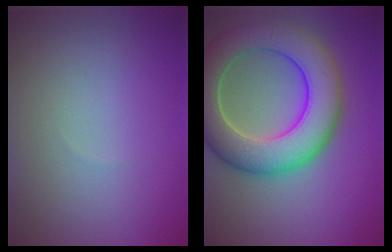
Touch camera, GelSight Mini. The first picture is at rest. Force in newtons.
{"total": 9.6, "press": 9.6, "slide": 0.6}